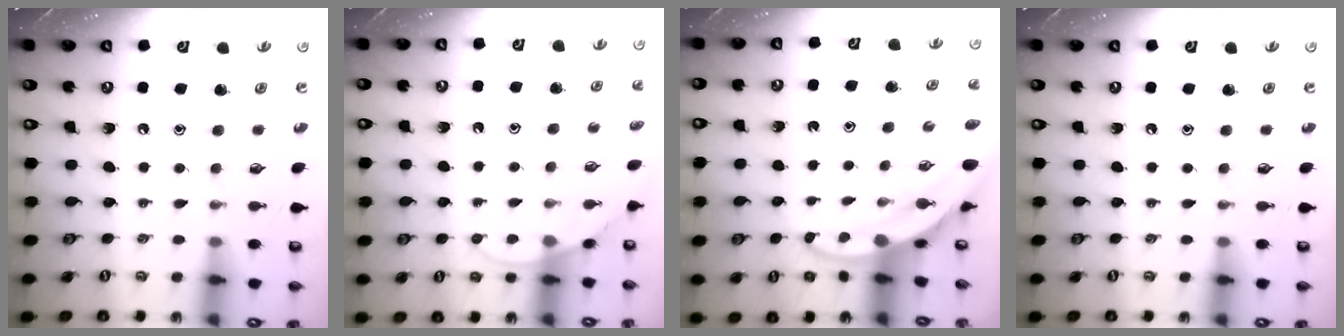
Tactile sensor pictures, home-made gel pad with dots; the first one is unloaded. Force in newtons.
{"total": 5.1, "press": 5.0, "slide": 0.2}
{"total": 3.6, "press": 3.6, "slide": 0.1}
{"total": 0.0}